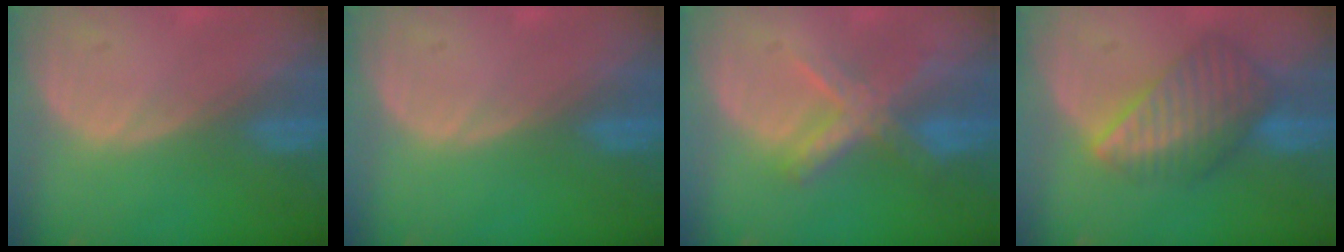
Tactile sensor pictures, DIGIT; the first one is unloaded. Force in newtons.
{"total": 0.0}
{"total": 7.2, "press": 6.1, "slide": 3.9}
{"total": 8.5, "press": 7.5, "slide": 3.9}